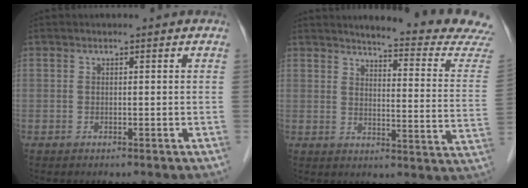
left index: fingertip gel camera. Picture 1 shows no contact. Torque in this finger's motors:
{"motor_torque": [-0.17, -0.34, 0.15, 0.02]}